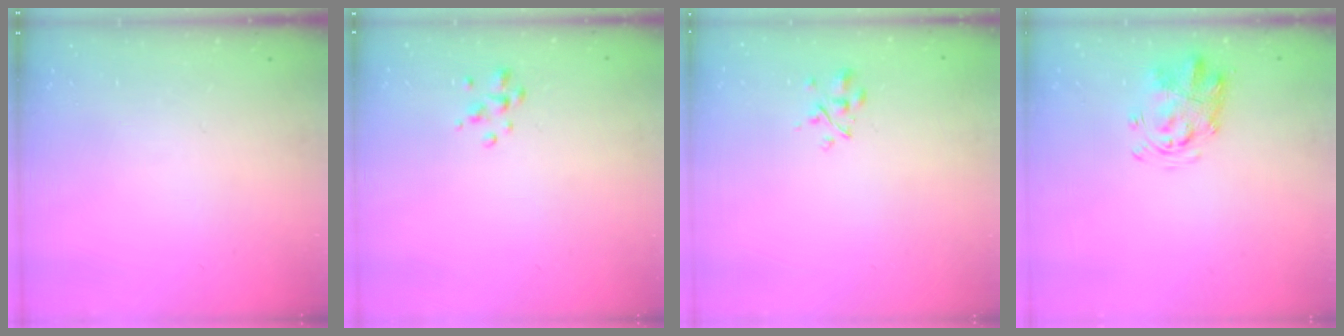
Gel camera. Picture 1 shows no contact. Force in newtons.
{"total": 2.2, "press": 2.2, "slide": 0.3}
{"total": 2.3, "press": 2.2, "slide": 0.9}
{"total": 3.1, "press": 3.0, "slide": 0.6}